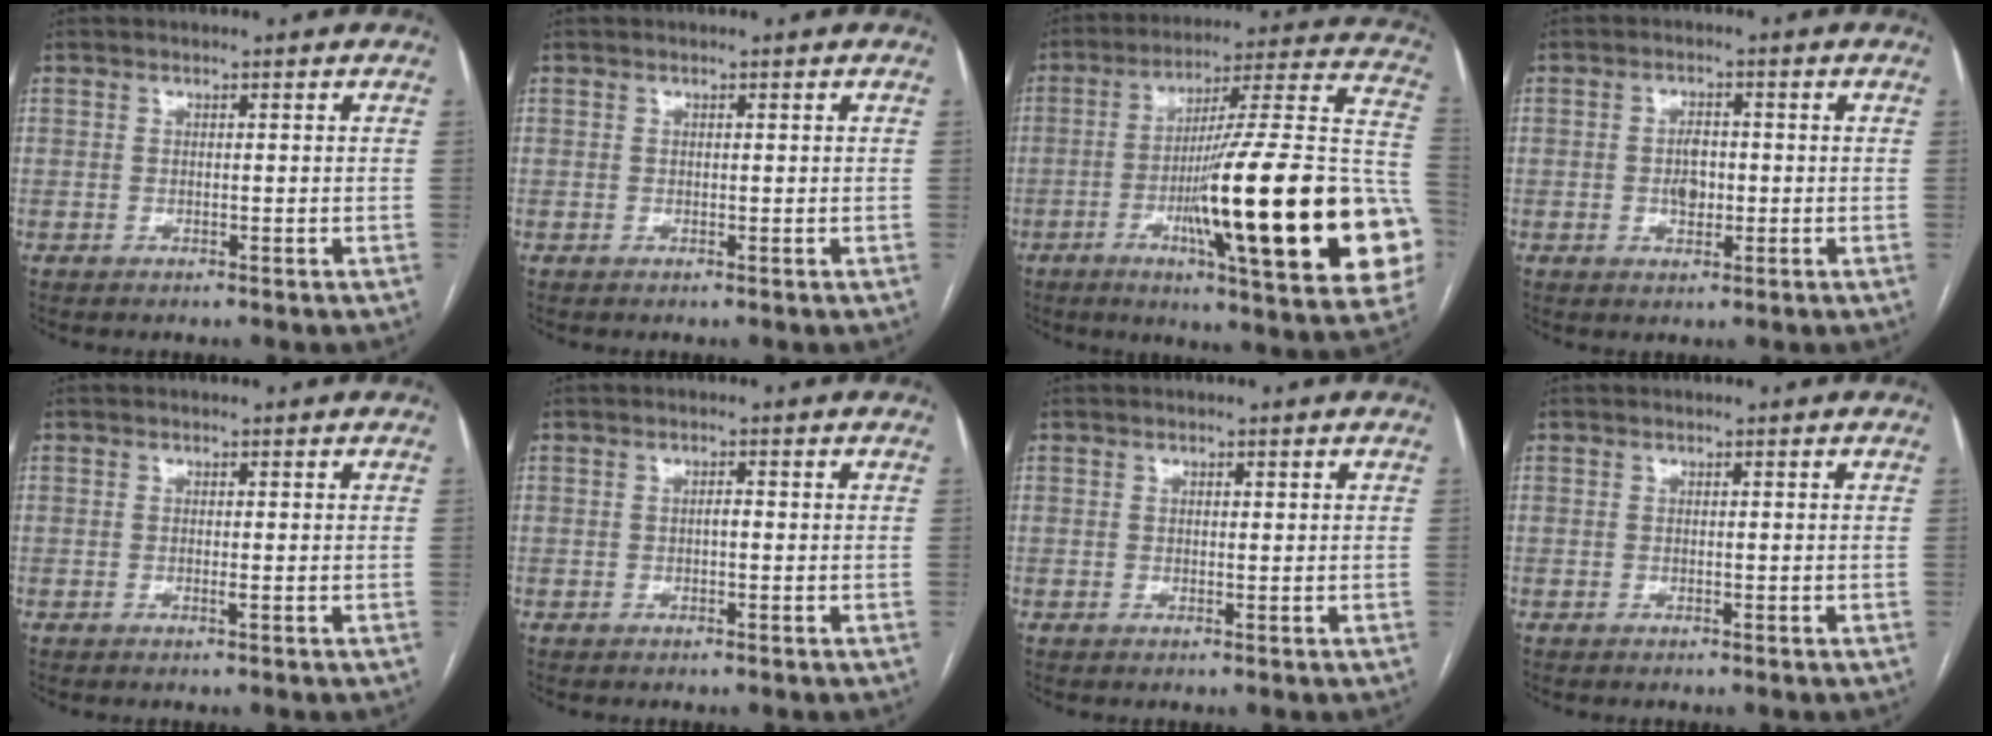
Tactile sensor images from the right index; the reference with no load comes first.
{"total": 0.0}
{"total": 31.2, "force": [-7.3, 2.4, 30.3], "torque": [-0.357, -0.007, -0.118]}
{"total": 3.4, "force": [-0.4, 2.0, 2.8], "torque": [-0.048, 0.003, -0.005]}
{"total": 0.6, "force": [-0.1, 0.0, 0.5], "torque": [-0.011, -0.001, -0.003]}
{"total": 0.9, "force": [-0.1, 0.3, 0.8], "torque": [-0.013, 0.003, -0.003]}
{"total": 0.7, "force": [0.3, 0.4, 0.4], "torque": [-0.004, 0.000, 0.003]}
{"total": 0.0}